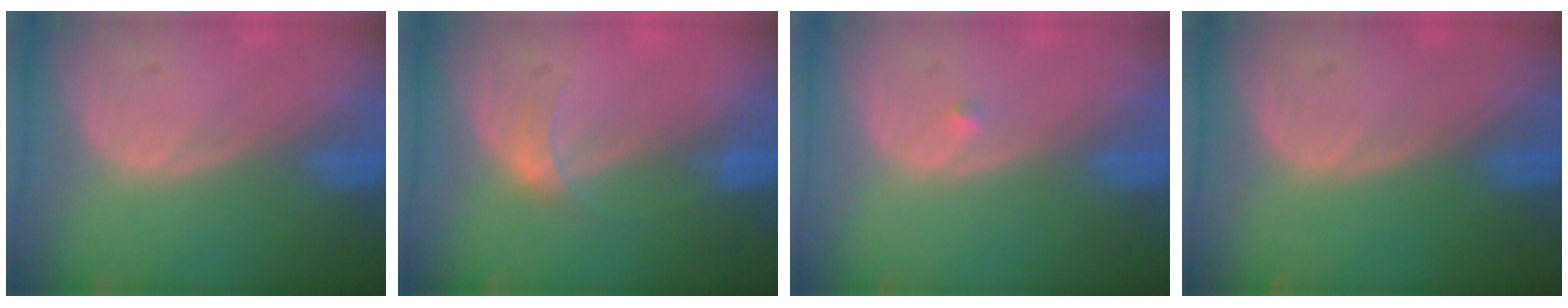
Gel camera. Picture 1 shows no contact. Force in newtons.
{"total": 2.1, "press": 2.1, "slide": 0.2}
{"total": 0.5, "press": 0.4, "slide": 0.3}
{"total": 0.0}